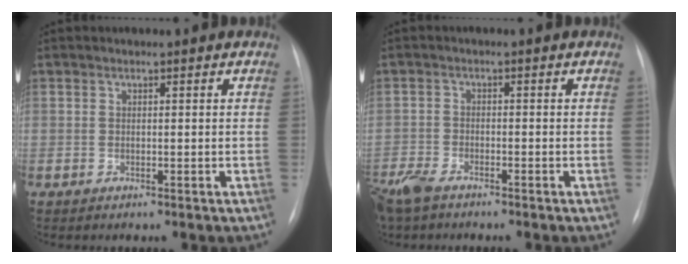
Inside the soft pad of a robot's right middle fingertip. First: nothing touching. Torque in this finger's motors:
{"motor_torque": [0.84, -0.79, 0.20, 0.07]}